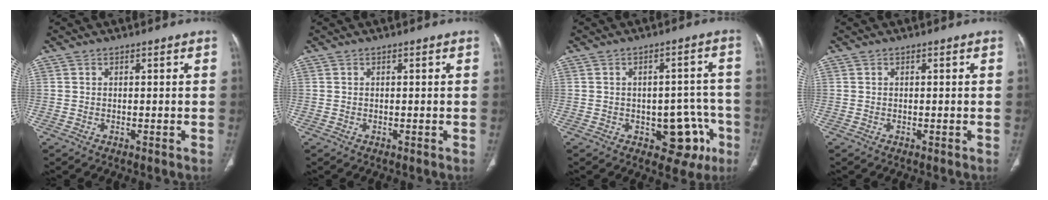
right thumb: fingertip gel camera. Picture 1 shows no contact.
{"total": 0.0}
{"total": 10.2, "force": [-4.0, 6.0, 7.2], "torque": [-0.040, 0.028, -0.042]}
{"total": 0.0}